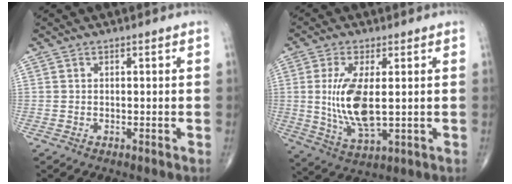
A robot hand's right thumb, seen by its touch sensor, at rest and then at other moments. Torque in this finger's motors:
{"motor_torque": [-0.57, 0.68, 1.17, 0.19, 0.35]}